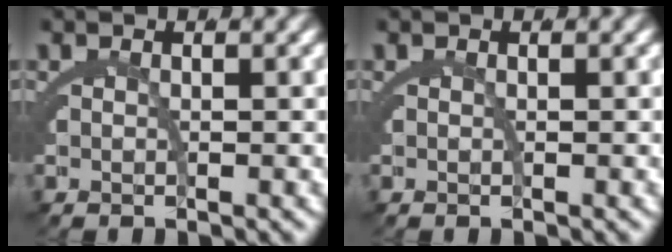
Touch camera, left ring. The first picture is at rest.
{"total": 0.0}